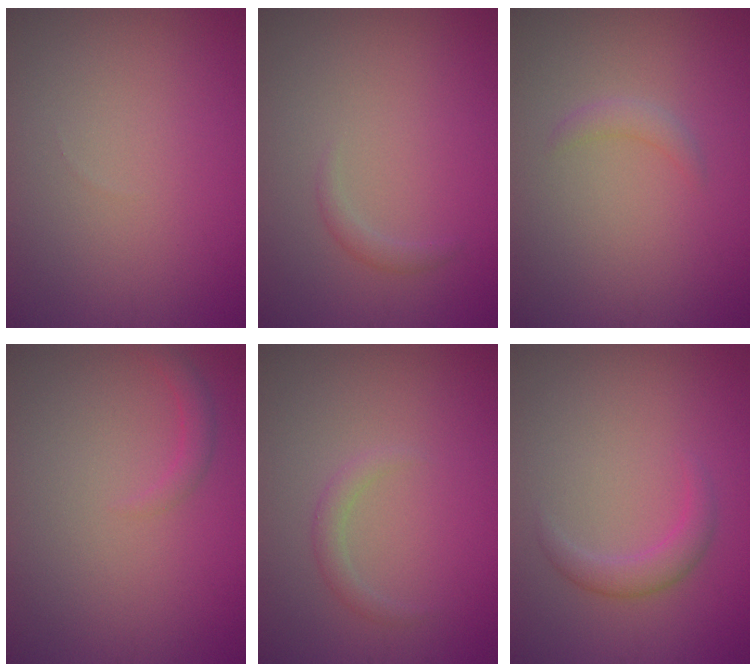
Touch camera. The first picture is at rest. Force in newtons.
{"total": 0.9, "press": 0.9, "slide": 0.1}
{"total": 1.1, "press": 1.1, "slide": 0.1}
{"total": 1.1, "press": 1.1, "slide": 0.1}
{"total": 1.2, "press": 1.2, "slide": 0.1}
{"total": 2.0, "press": 2.0, "slide": 0.1}